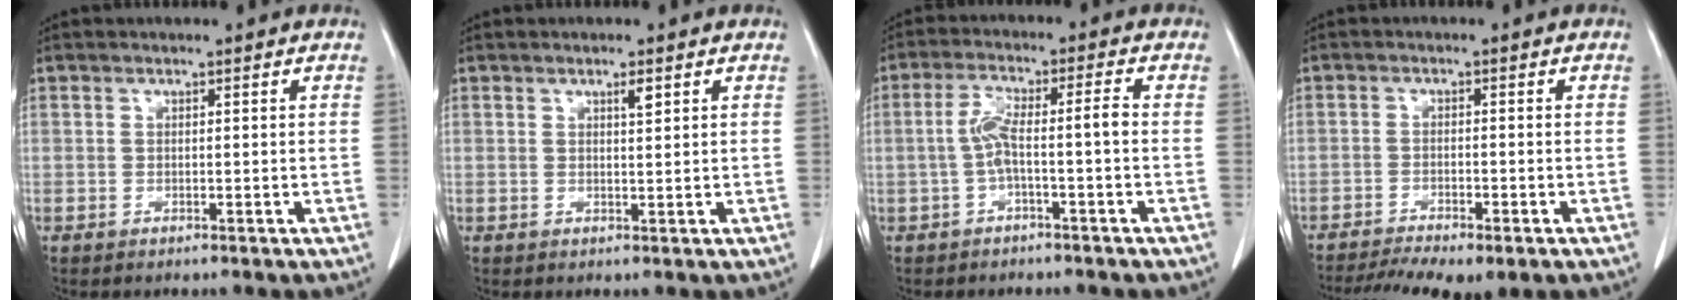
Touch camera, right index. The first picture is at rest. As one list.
[{"total": 1.3, "force": [0.8, 0.1, 1.1], "torque": [-0.021, -0.003, 0.012]}, {"total": 5.4, "force": [-1.2, 0.4, 5.2], "torque": [-0.106, 0.025, -0.019]}, {"total": 10.2, "force": [-7.7, 2.5, 6.2], "torque": [-0.100, -0.005, -0.114]}]